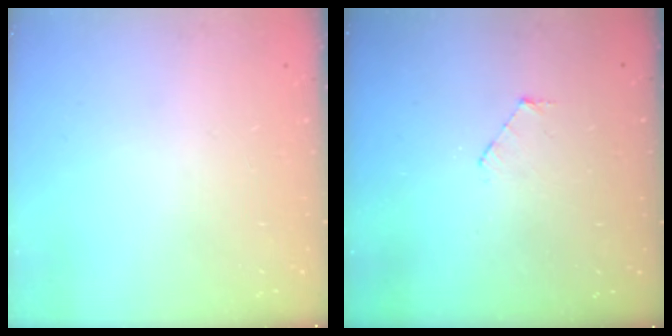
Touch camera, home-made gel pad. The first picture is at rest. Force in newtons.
{"total": 3.8, "press": 3.8, "slide": 0.4}